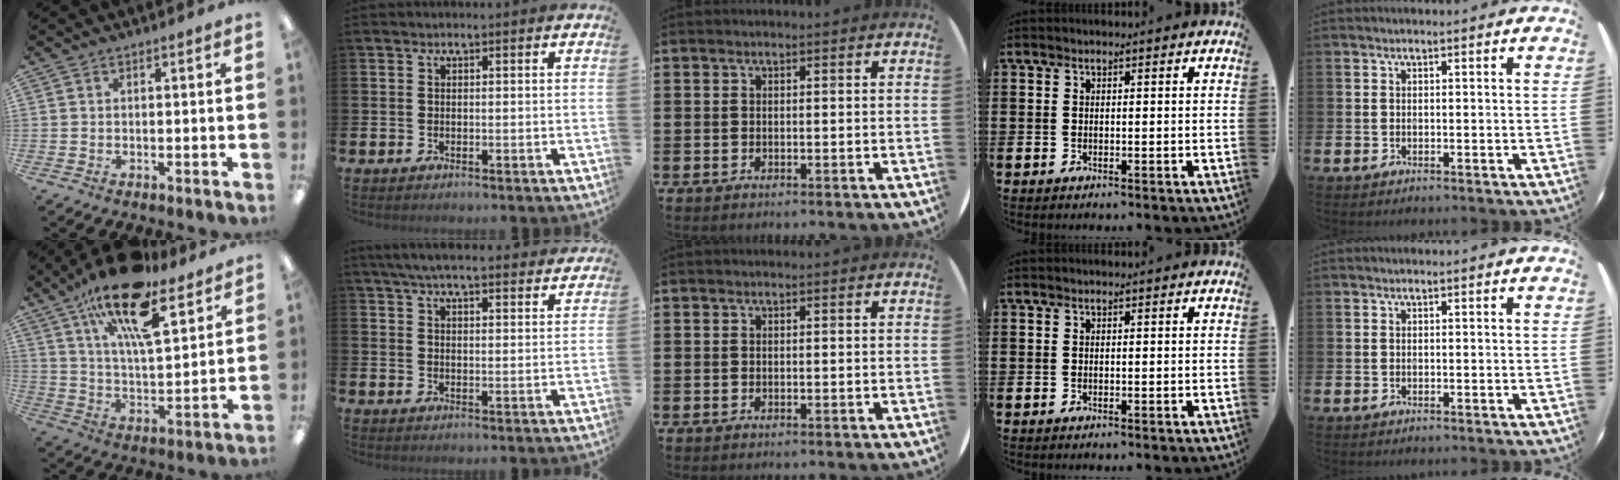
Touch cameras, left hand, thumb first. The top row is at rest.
{"thumb": {"total": 20.3, "force": [13.9, 6.9, 13.1], "torque": [-0.223, -0.080, 0.237]}, "index": {"total": 5.8, "force": [5.5, 0.6, 1.7], "torque": [-0.046, -0.024, 0.100]}}